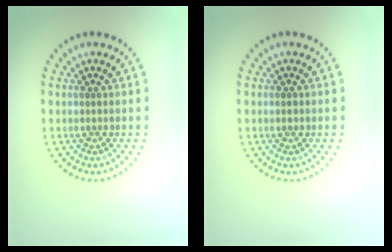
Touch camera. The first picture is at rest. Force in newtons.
{"total": 0.8, "press": 0.8, "slide": 0.2}